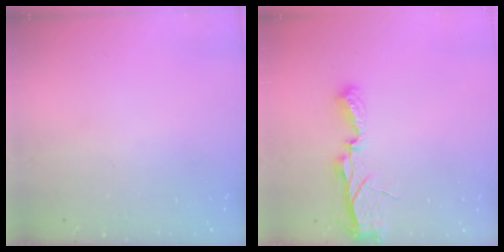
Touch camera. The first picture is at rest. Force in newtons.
{"total": 7.1, "press": 7.1, "slide": 0.5}